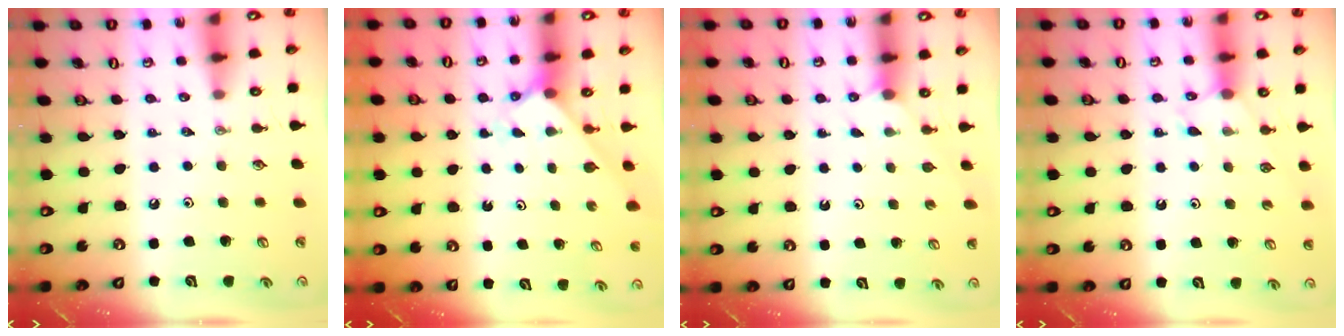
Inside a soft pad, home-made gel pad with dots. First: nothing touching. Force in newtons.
{"total": 2.3, "press": 2.3, "slide": 0.1}
{"total": 3.9, "press": 3.9, "slide": 0.4}
{"total": 4.4, "press": 4.3, "slide": 0.5}